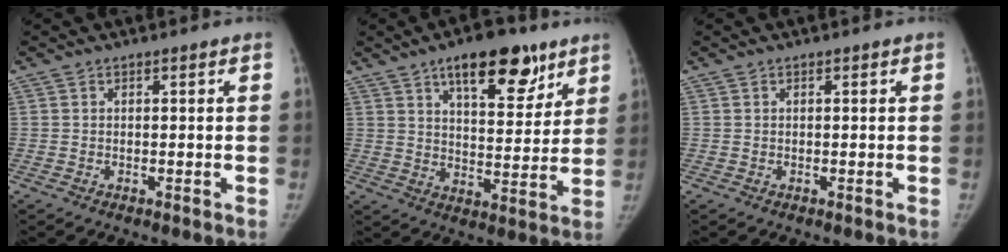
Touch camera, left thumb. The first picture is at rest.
{"total": 15.4, "force": [9.3, 6.5, 10.3], "torque": [-0.107, -0.041, 0.141]}
{"total": 0.0}